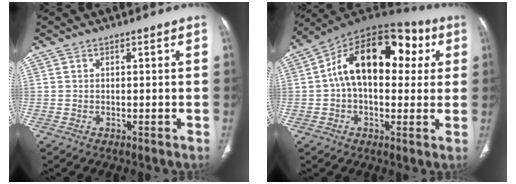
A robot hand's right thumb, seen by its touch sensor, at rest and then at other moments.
{"total": 20.0, "force": [4.0, 12.1, 15.5], "torque": [-0.205, 0.038, 0.049]}